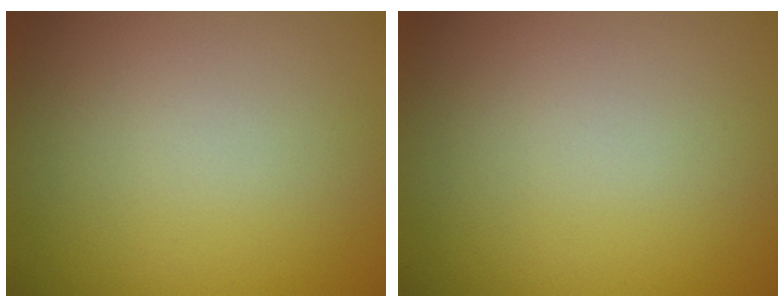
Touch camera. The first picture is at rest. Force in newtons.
{"total": 0.0}